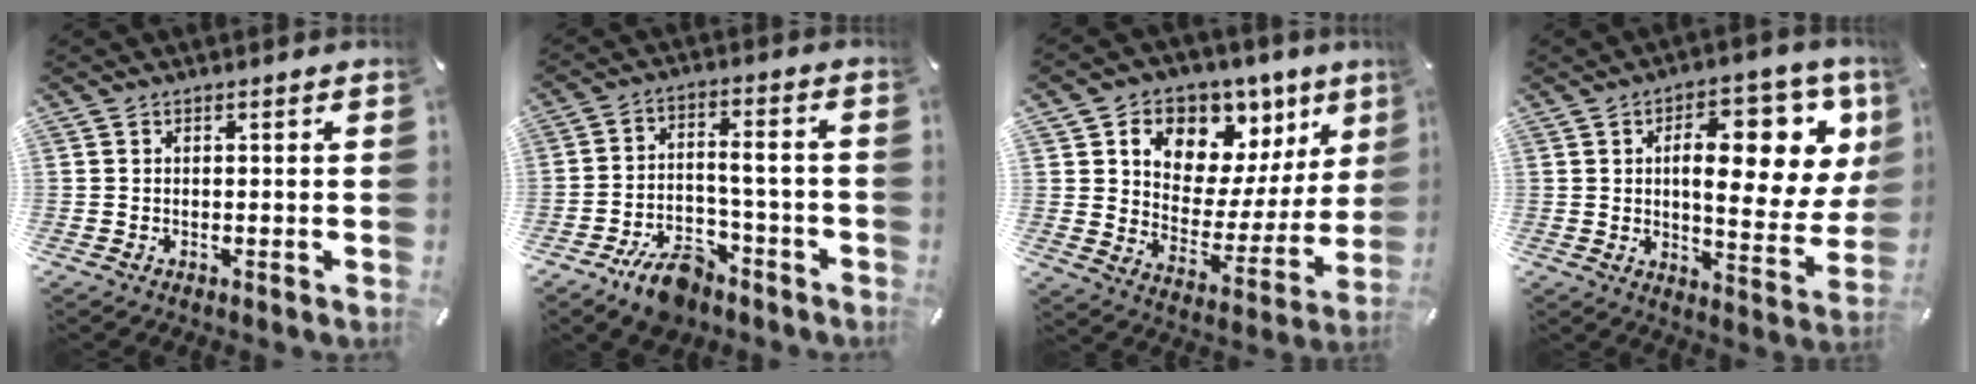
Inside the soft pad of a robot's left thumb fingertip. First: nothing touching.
{"total": 10.8, "force": [-6.5, 5.8, 6.5], "torque": [-0.107, 0.049, -0.113]}
{"total": 9.7, "force": [6.0, 7.4, 2.0], "torque": [-0.024, -0.075, 0.108]}
{"total": 18.2, "force": [6.1, 8.2, 15.1], "torque": [-0.205, -0.035, 0.093]}